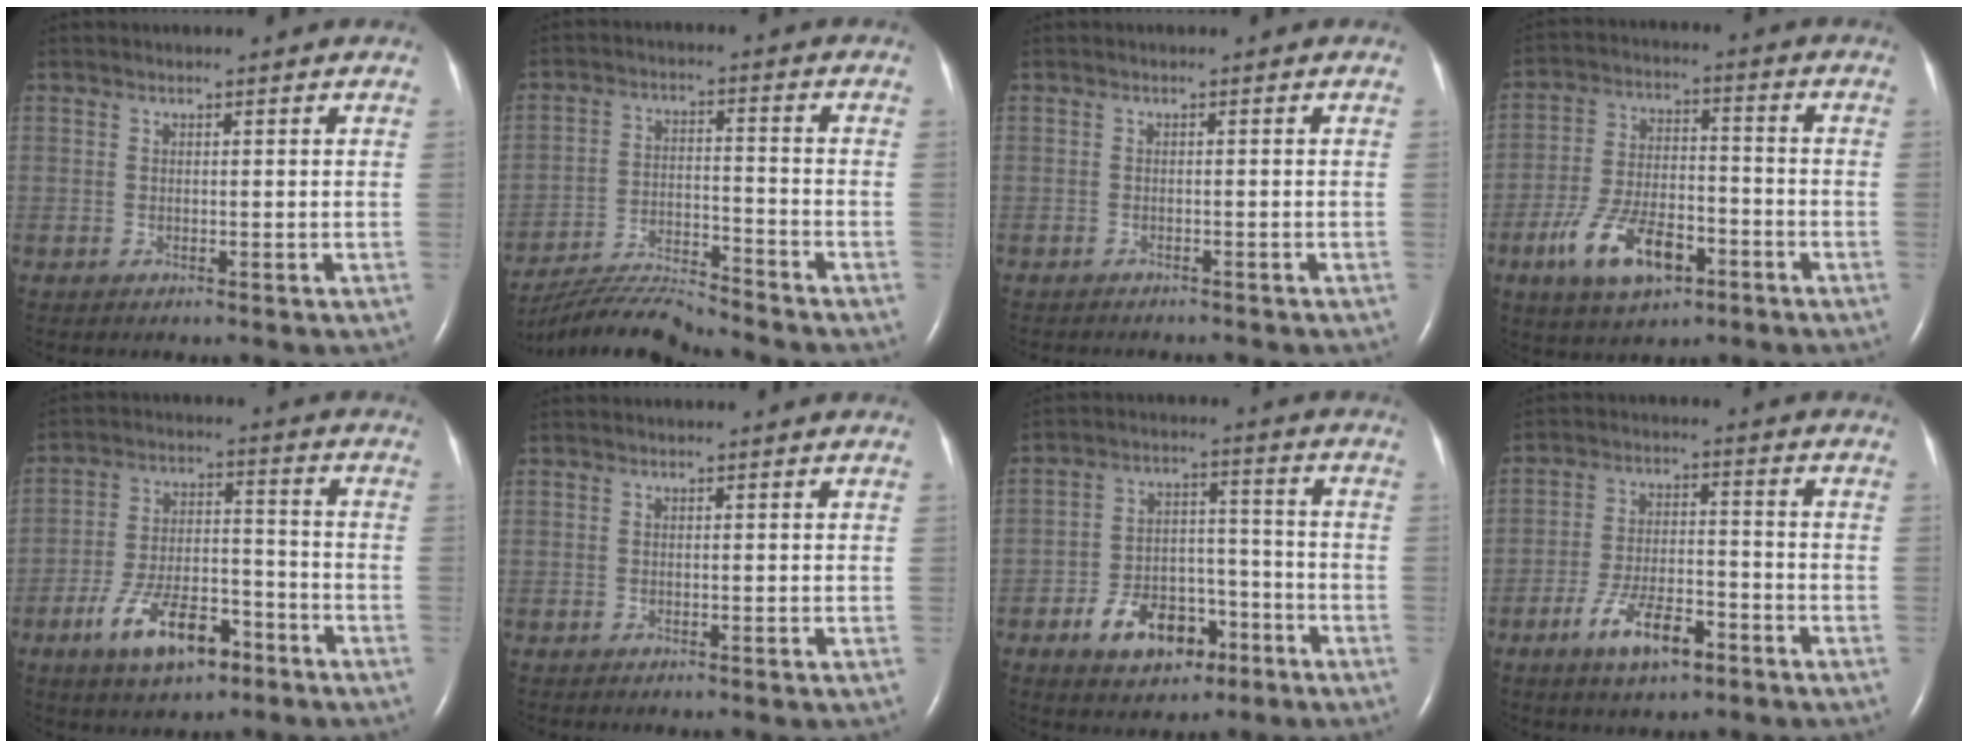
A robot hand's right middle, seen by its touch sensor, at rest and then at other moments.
{"total": 10.4, "force": [-10.2, -1.1, 1.6], "torque": [-0.032, -0.001, -0.187]}
{"total": 4.7, "force": [-4.3, 1.0, 1.6], "torque": [-0.021, -0.005, -0.054]}
{"total": 11.4, "force": [-5.7, 5.1, 8.5], "torque": [-0.175, 0.003, -0.097]}
{"total": 11.3, "force": [-6.5, 4.6, 8.0], "torque": [-0.148, 0.009, -0.110]}
{"total": 0.0}
{"total": 9.9, "force": [-5.3, 5.9, 5.9], "torque": [-0.100, 0.022, -0.082]}
{"total": 8.5, "force": [-5.0, 2.8, 6.3], "torque": [-0.118, 0.000, -0.086]}